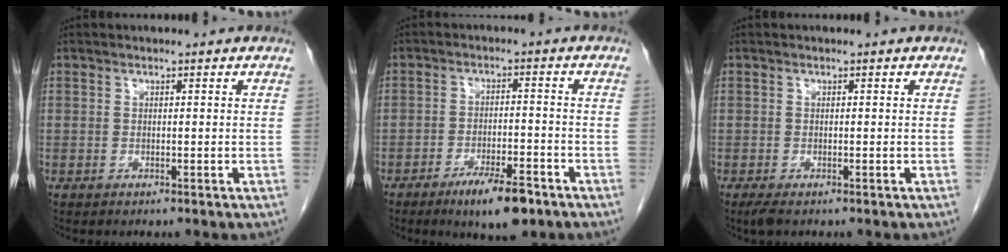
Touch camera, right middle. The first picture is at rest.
{"total": 8.5, "force": [-5.5, 3.3, 5.6], "torque": [-0.081, -0.001, -0.081]}
{"total": 1.5, "force": [-1.1, 0.3, 1.0], "torque": [-0.024, -0.006, -0.019]}